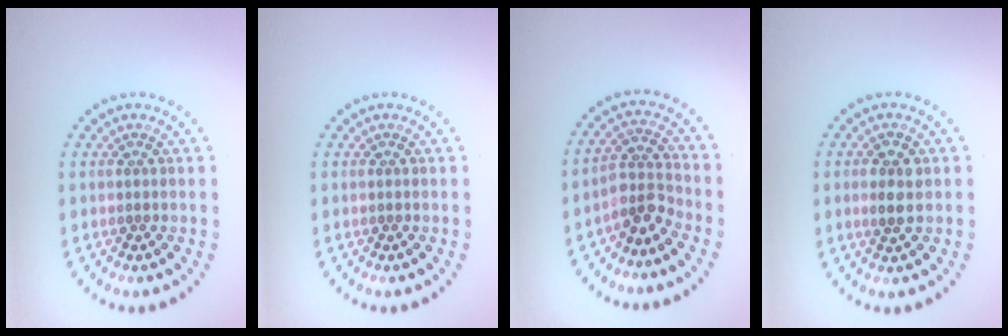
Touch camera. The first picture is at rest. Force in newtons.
{"total": 0.0}
{"total": 2.9, "press": 2.1, "slide": 2.0}
{"total": 2.3, "press": 2.3, "slide": 0.4}